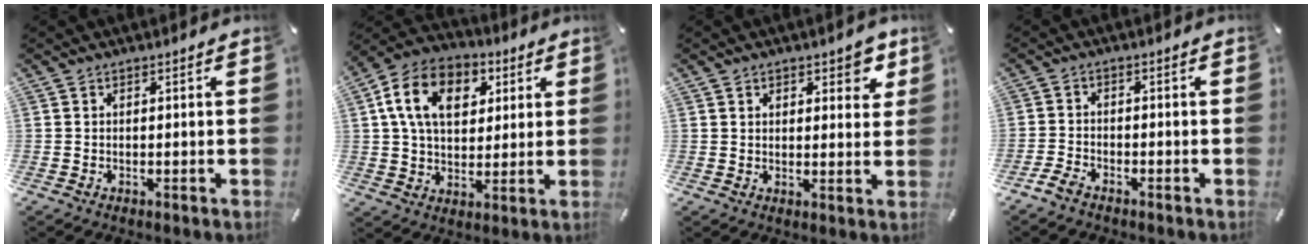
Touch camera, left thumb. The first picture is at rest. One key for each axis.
{"total": 14.4, "fx": 4.7, "fy": 10.3, "fz": 8.8, "tx": -0.169, "ty": 0.003, "tz": 0.086}
{"total": 4.9, "fx": 3.0, "fy": 2.9, "fz": 2.6, "tx": -0.018, "ty": -0.009, "tz": 0.046}
{"total": 3.0, "fx": -2.7, "fy": 1.1, "fz": 0.9, "tx": -0.030, "ty": 0.009, "tz": -0.055}